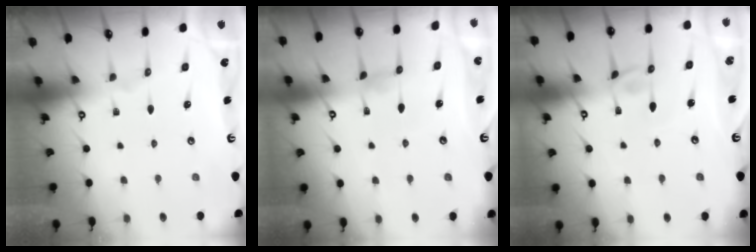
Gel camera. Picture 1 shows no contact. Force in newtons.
{"total": 0.9, "press": 0.5, "slide": 0.7}
{"total": 3.9, "press": 3.9, "slide": 0.3}